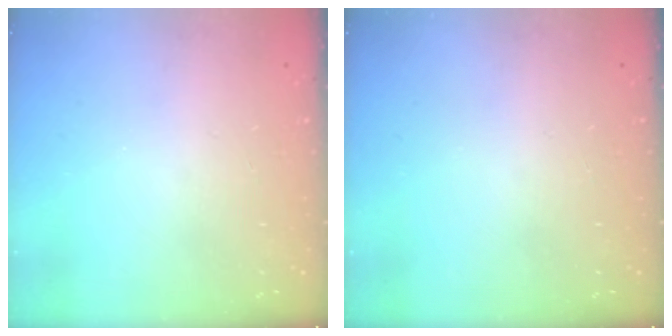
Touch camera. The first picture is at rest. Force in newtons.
{"total": 0.0}